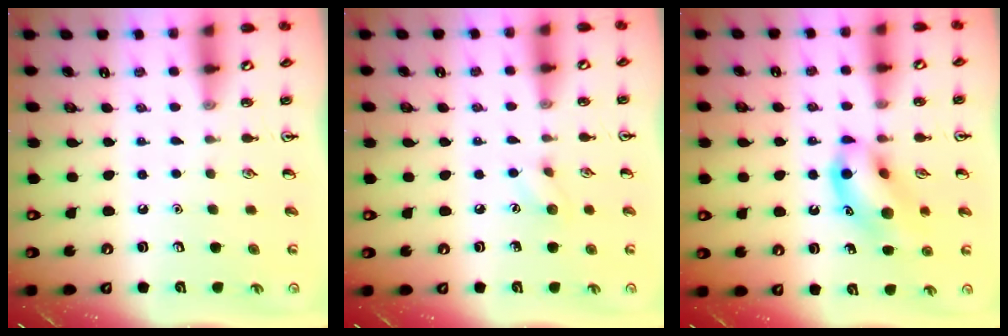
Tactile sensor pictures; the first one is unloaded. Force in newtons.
{"total": 5.4, "press": 5.3, "slide": 1.3}
{"total": 13.2, "press": 13.0, "slide": 2.2}